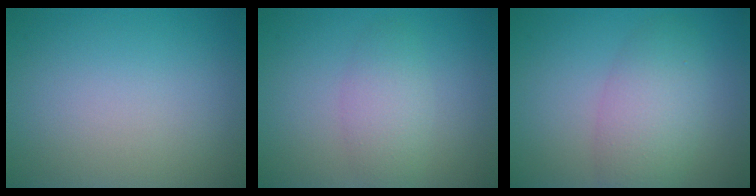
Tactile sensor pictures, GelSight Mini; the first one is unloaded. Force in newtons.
{"total": 2.8, "press": 2.8, "slide": 0.1}
{"total": 4.5, "press": 4.5, "slide": 0.2}